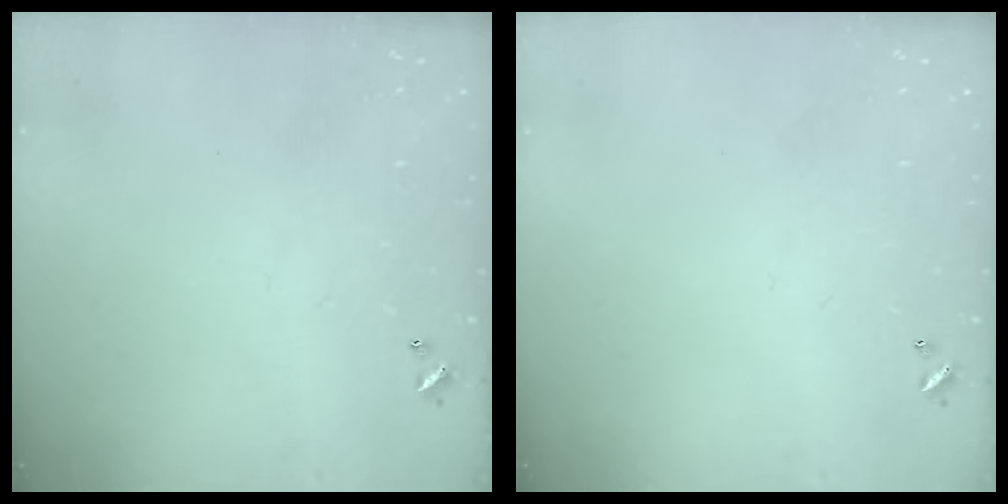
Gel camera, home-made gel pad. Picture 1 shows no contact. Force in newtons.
{"total": 0.0}